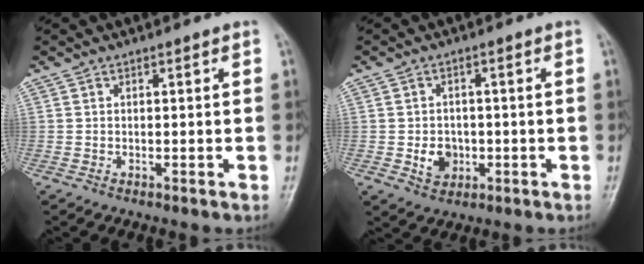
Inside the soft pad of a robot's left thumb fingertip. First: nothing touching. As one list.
[{"total": 4.6, "force": [-0.9, 3.8, 2.4], "torque": [-0.019, 0.005, -0.009]}]